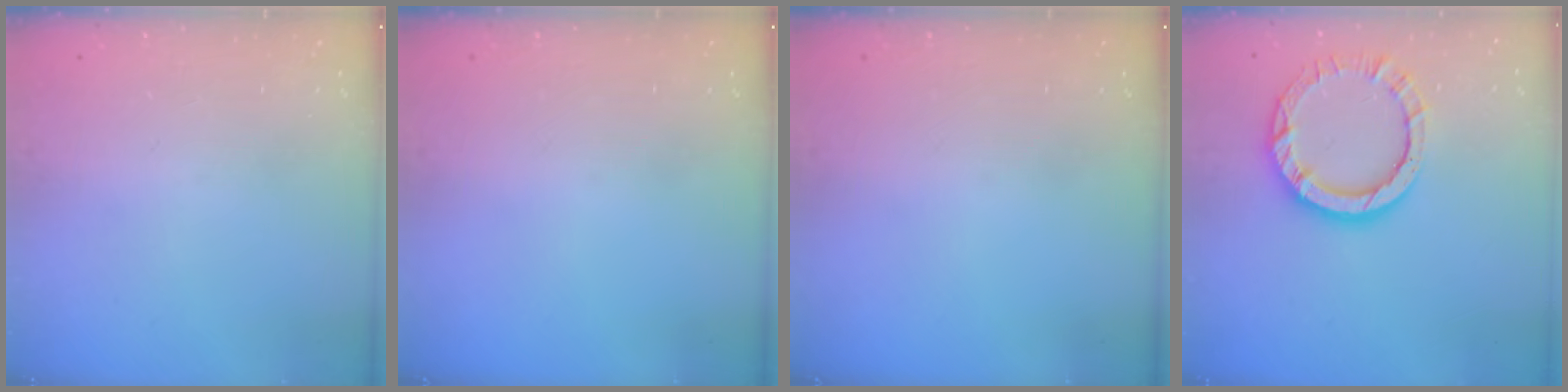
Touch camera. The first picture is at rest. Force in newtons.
{"total": 0.0}
{"total": 0.0}
{"total": 9.6, "press": 9.6, "slide": 0.5}